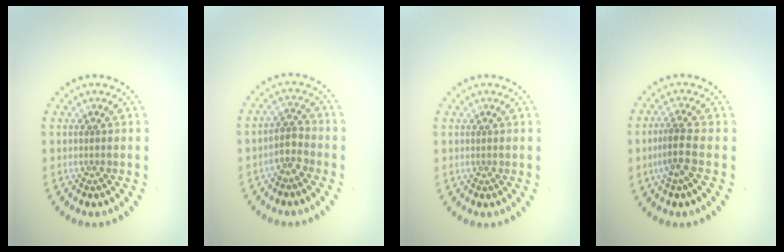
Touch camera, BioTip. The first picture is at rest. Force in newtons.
{"total": 2.0, "press": 1.8, "slide": 1.0}
{"total": 0.0}
{"total": 2.6, "press": 2.2, "slide": 1.3}